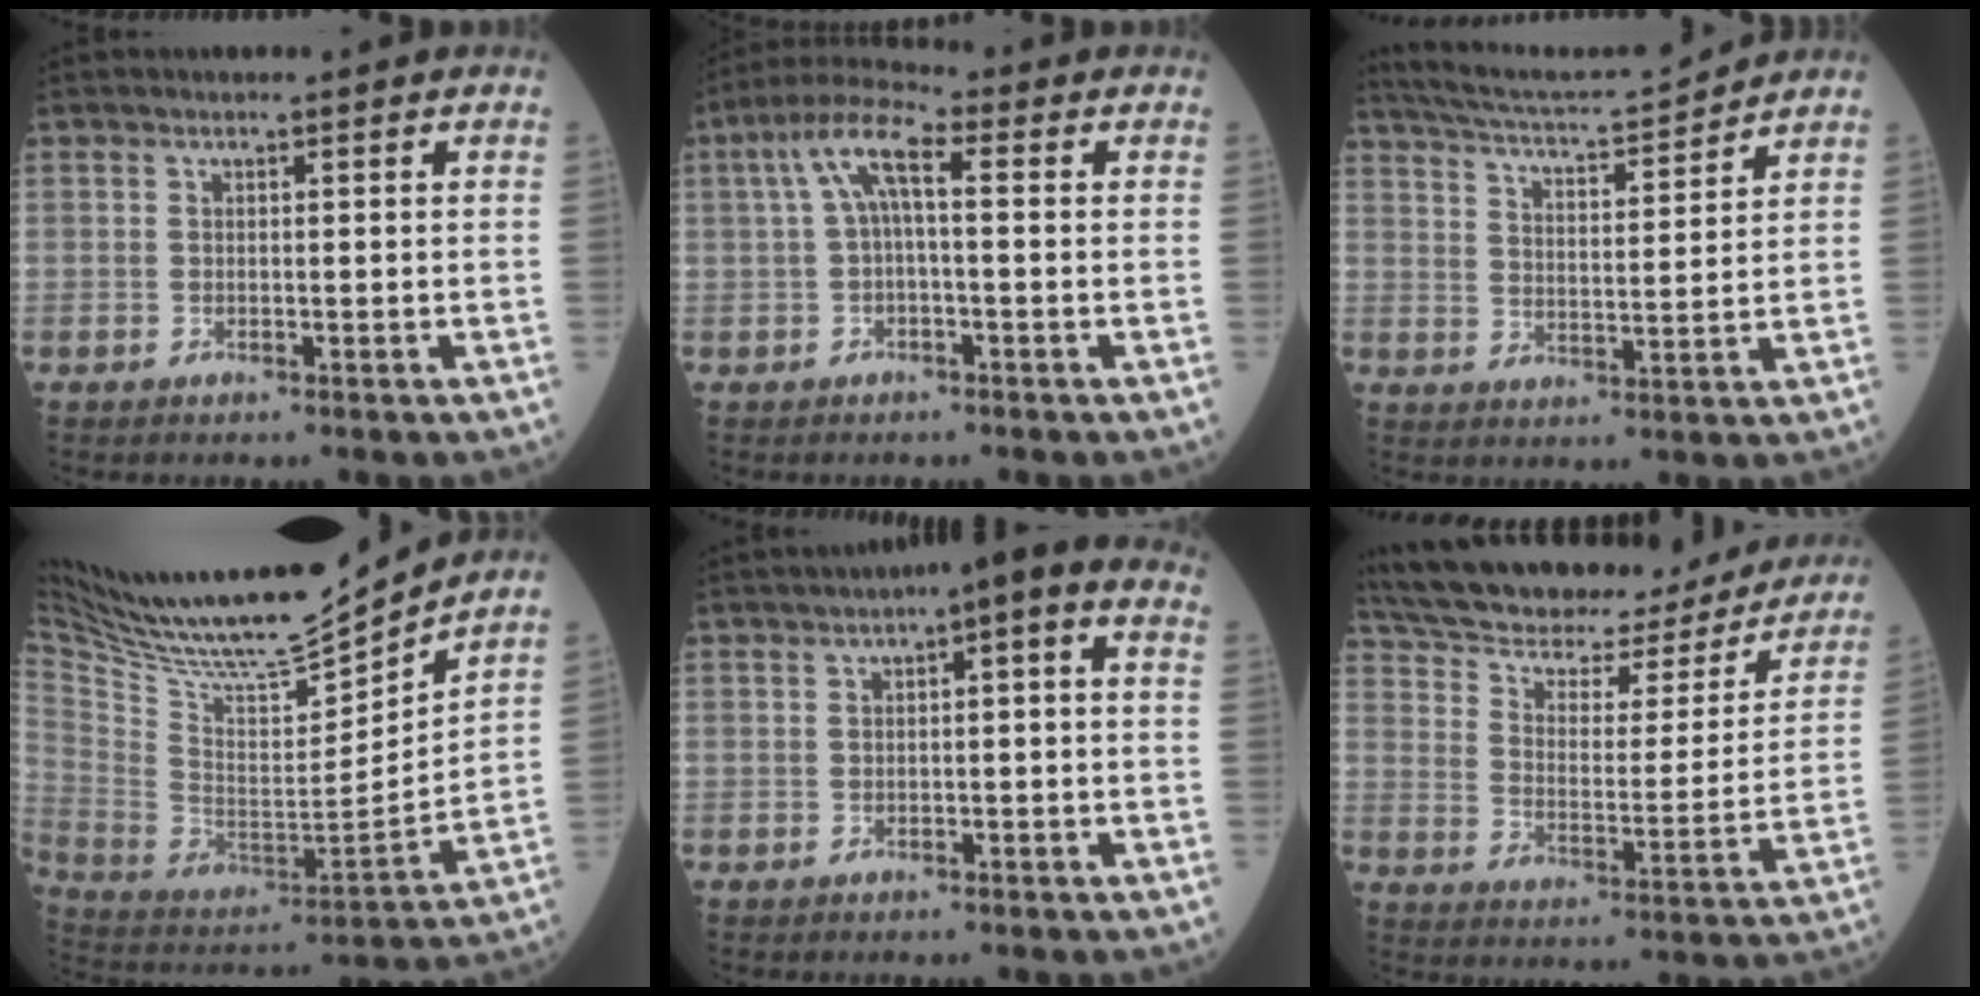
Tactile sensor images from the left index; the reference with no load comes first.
{"total": 7.3, "force": [0.7, 2.0, 7.0], "torque": [-0.140, 0.029, 0.005]}
{"total": 12.0, "force": [11.6, -0.2, 3.2], "torque": [-0.069, 0.006, 0.184]}
{"total": 23.3, "force": [20.9, 2.1, 10.1], "torque": [-0.199, -0.030, 0.348]}
{"total": 5.6, "force": [1.7, 1.3, 5.2], "torque": [-0.072, 0.030, 0.012]}
{"total": 29.4, "force": [25.4, 8.9, 11.8], "torque": [-0.214, -0.015, 0.340]}